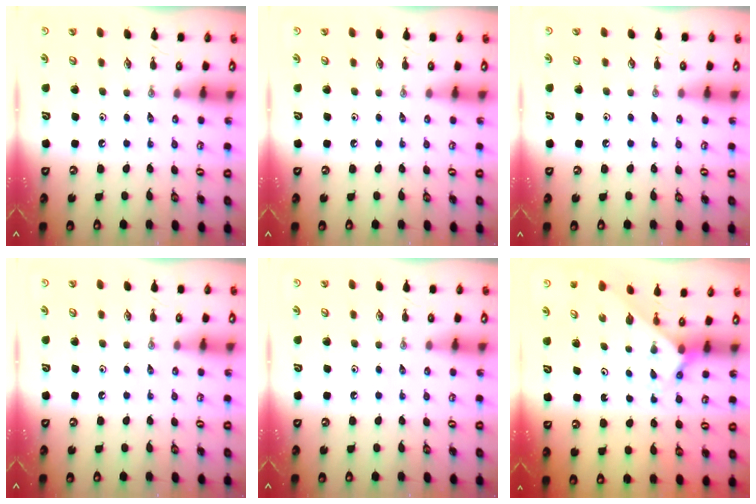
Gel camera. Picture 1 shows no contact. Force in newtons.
{"total": 0.0}
{"total": 2.8, "press": 2.8, "slide": 0.3}
{"total": 0.0}
{"total": 0.0}
{"total": 2.3, "press": 2.3, "slide": 0.3}